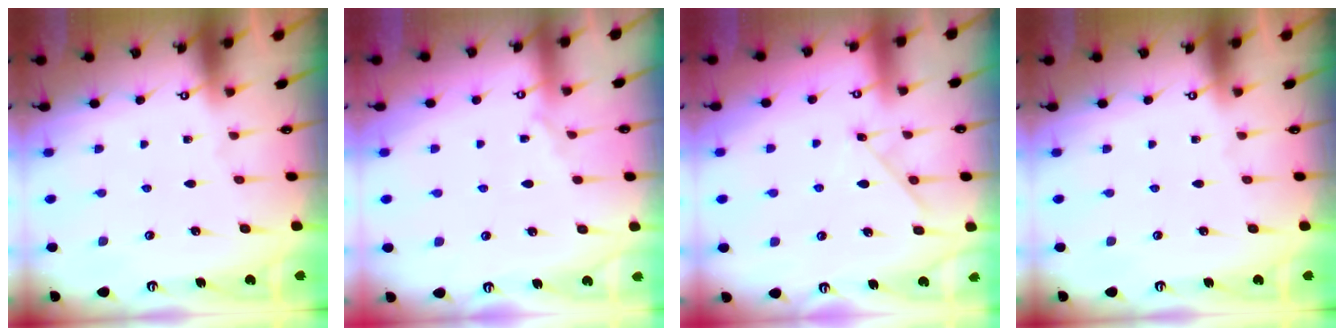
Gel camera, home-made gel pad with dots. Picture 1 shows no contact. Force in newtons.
{"total": 3.5, "press": 3.4, "slide": 0.6}
{"total": 6.4, "press": 6.4, "slide": 0.7}
{"total": 0.0}